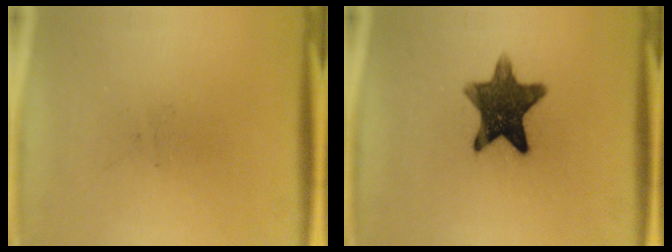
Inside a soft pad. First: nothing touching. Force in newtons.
{"total": 12.2}